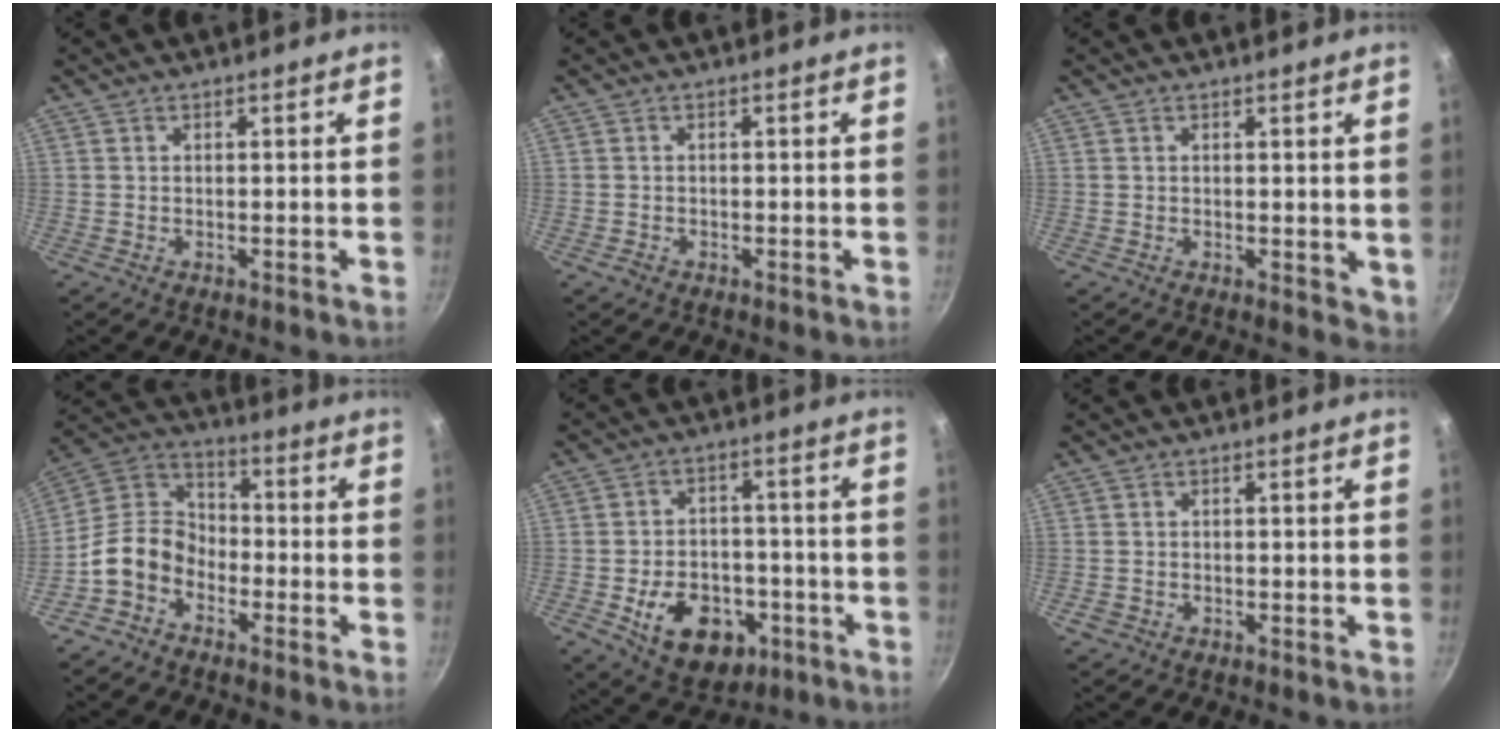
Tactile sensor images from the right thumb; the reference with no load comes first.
{"total": 0.9, "force": [-0.6, 0.6, 0.3], "torque": [-0.009, 0.005, -0.011]}
{"total": 2.8, "force": [0.8, 1.6, 2.2], "torque": [-0.021, -0.005, 0.011]}
{"total": 10.6, "force": [-4.9, 7.7, 5.3], "torque": [-0.077, 0.063, -0.122]}
{"total": 14.4, "force": [-5.3, 10.1, 8.7], "torque": [-0.101, 0.029, -0.066]}
{"total": 1.5, "force": [-0.8, 1.1, 0.6], "torque": [-0.014, 0.006, -0.011]}